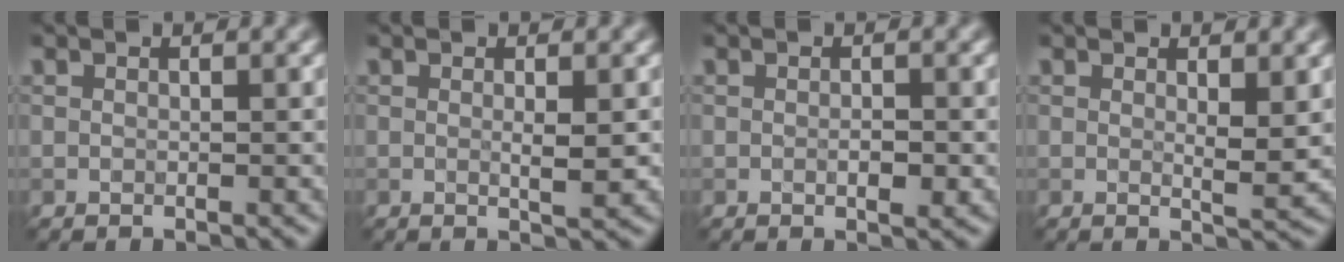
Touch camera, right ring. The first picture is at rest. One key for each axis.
{"total": 1.6, "fx": 0.1, "fy": 0.2, "fz": 1.6, "tx": -0.024, "ty": -0.003, "tz": -0.001}
{"total": 1.4, "fx": -0.2, "fy": 0.5, "fz": 1.2, "tx": -0.021, "ty": -0.002, "tz": -0.003}
{"total": 1.9, "fx": 0.8, "fy": 0.4, "fz": 1.7, "tx": -0.022, "ty": -0.008, "tz": 0.013}